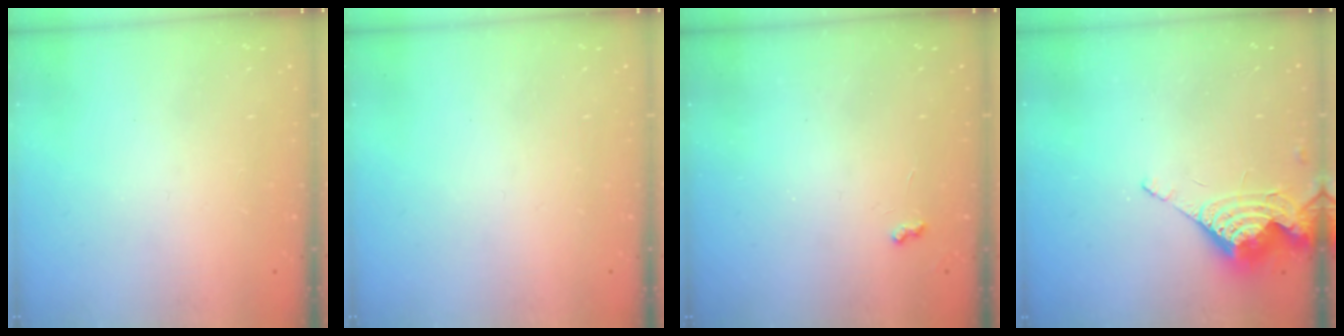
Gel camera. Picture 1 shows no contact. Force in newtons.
{"total": 0.0}
{"total": 3.0, "press": 3.0, "slide": 0.4}
{"total": 8.7, "press": 8.6, "slide": 0.2}